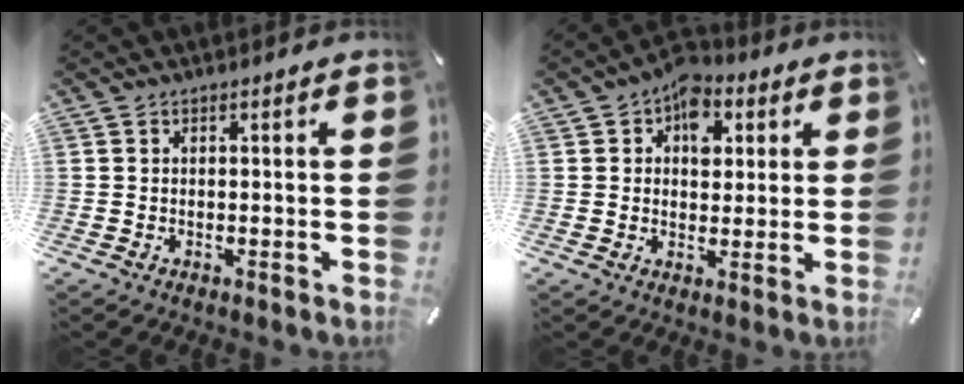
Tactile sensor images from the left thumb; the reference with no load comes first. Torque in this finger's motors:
{"motor_torque": [1.59, 1.77, 0.80, -0.77, 0.19]}